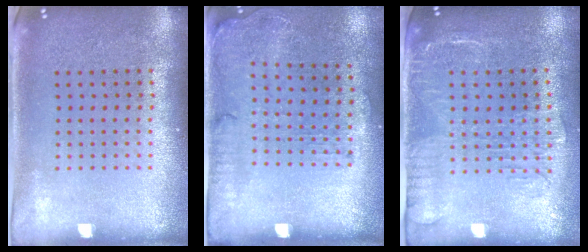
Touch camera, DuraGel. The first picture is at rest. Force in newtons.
{"total": 1.6, "press": 1.3, "slide": 1.0}
{"total": 2.0, "press": 1.6, "slide": 1.1}